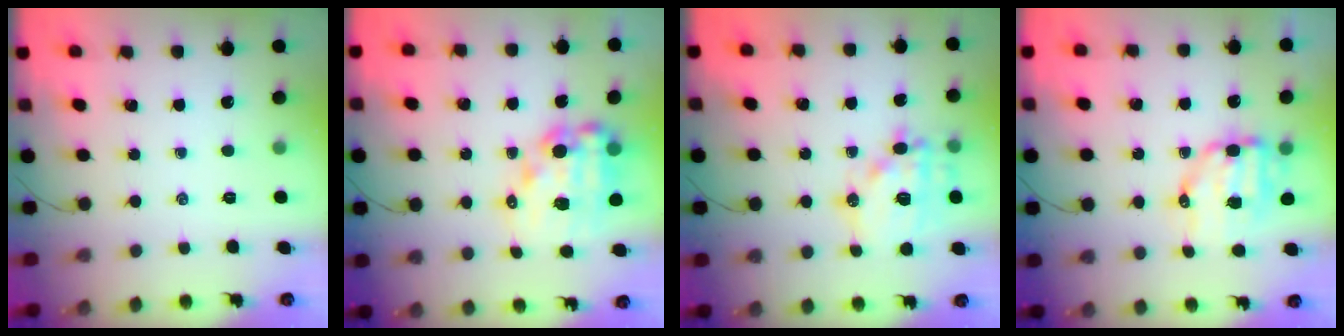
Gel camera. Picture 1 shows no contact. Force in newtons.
{"total": 13.6, "press": 13.2, "slide": 3.3}
{"total": 15.9, "press": 15.6, "slide": 3.2}
{"total": 9.9, "press": 9.8, "slide": 1.8}